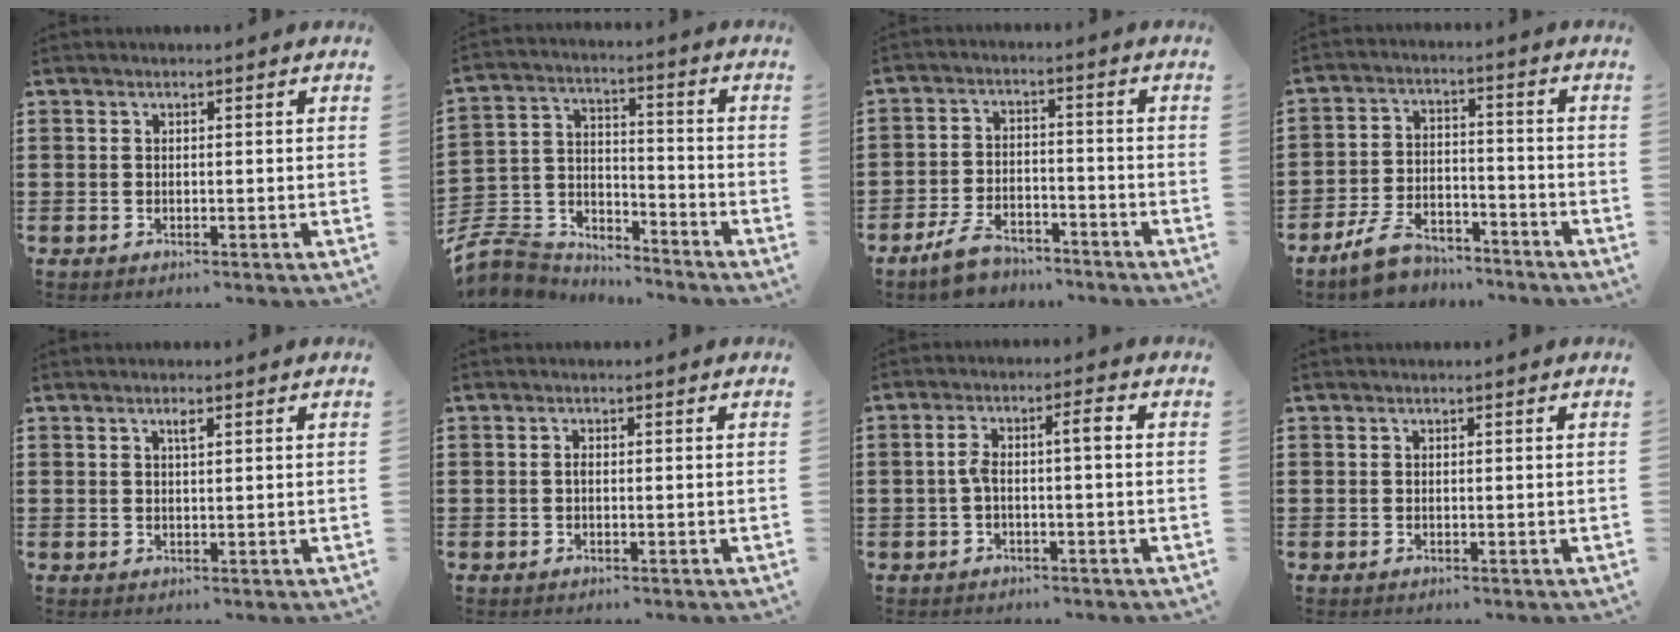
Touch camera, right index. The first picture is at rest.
{"total": 6.7, "force": [-6.2, 2.4, 0.7], "torque": [-0.039, 0.004, -0.129]}
{"total": 5.0, "force": [-4.3, 2.0, 1.5], "torque": [-0.041, 0.012, -0.085]}
{"total": 6.3, "force": [-5.5, 2.4, 1.9], "torque": [-0.050, 0.017, -0.109]}
{"total": 1.3, "force": [0.6, 0.2, 1.1], "torque": [-0.023, 0.003, 0.010]}
{"total": 0.6, "force": [-0.2, 0.1, 0.6], "torque": [-0.014, -0.004, -0.002]}
{"total": 4.0, "force": [-0.3, 0.8, 3.9], "torque": [-0.079, 0.006, -0.012]}
{"total": 0.0}